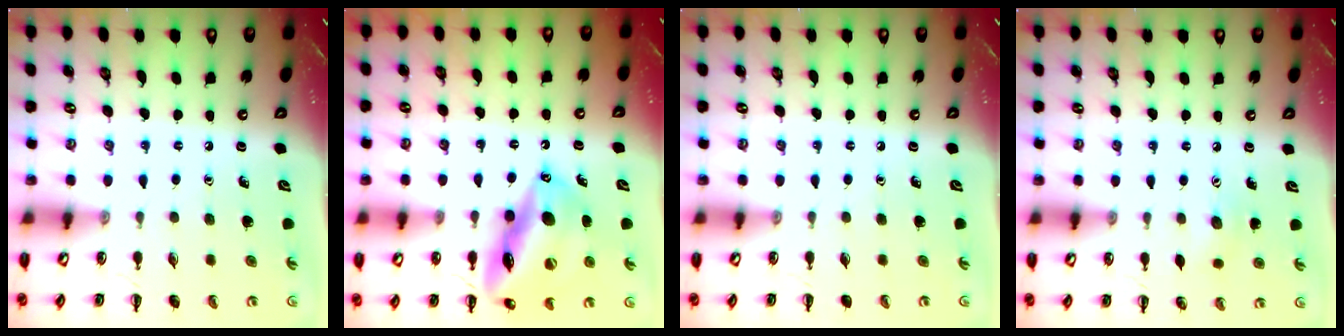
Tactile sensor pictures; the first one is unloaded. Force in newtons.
{"total": 17.8, "press": 17.2, "slide": 4.6}
{"total": 0.0}
{"total": 4.4, "press": 4.3, "slide": 0.9}